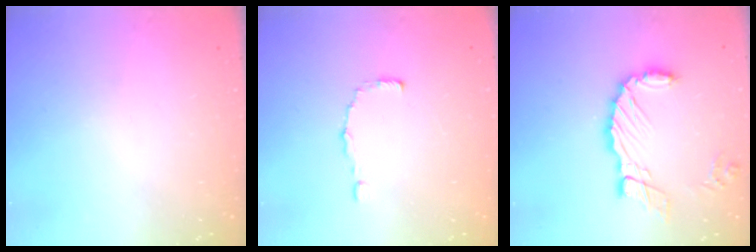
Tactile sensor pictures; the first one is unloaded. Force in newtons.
{"total": 1.0, "press": 1.0, "slide": 0.1}
{"total": 10.9, "press": 10.9, "slide": 0.8}